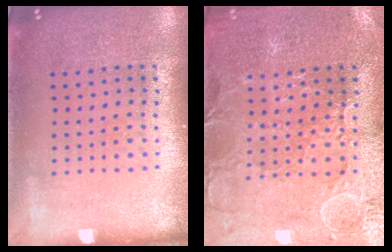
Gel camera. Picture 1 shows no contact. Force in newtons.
{"total": 1.1, "press": 1.0, "slide": 0.4}